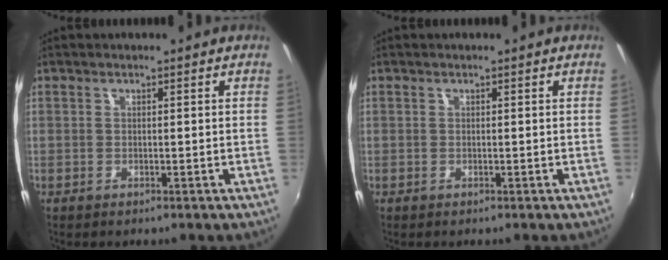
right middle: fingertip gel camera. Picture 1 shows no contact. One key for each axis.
{"total": 0.0}